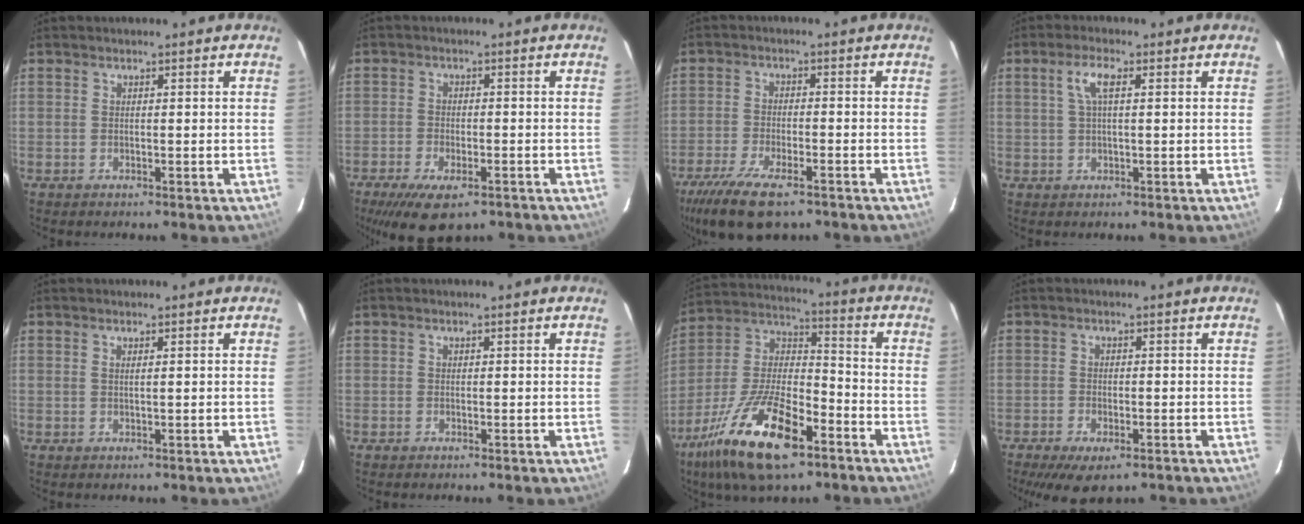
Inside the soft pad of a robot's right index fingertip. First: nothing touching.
{"total": 10.2, "force": [-6.7, 4.2, 6.5], "torque": [-0.144, -0.026, -0.108]}
{"total": 13.1, "force": [-9.2, 4.2, 8.3], "torque": [-0.192, -0.040, -0.165]}
{"total": 3.8, "force": [1.1, 0.9, 3.5], "torque": [-0.071, 0.009, 0.021]}
{"total": 0.7, "force": [0.3, -0.2, 0.6], "torque": [-0.012, 0.001, 0.004]}
{"total": 0.0}
{"total": 21.2, "force": [-11.9, 8.2, 15.5], "torque": [-0.316, -0.021, -0.218]}
{"total": 7.6, "force": [-4.9, 3.2, 4.8], "torque": [-0.109, -0.025, -0.080]}